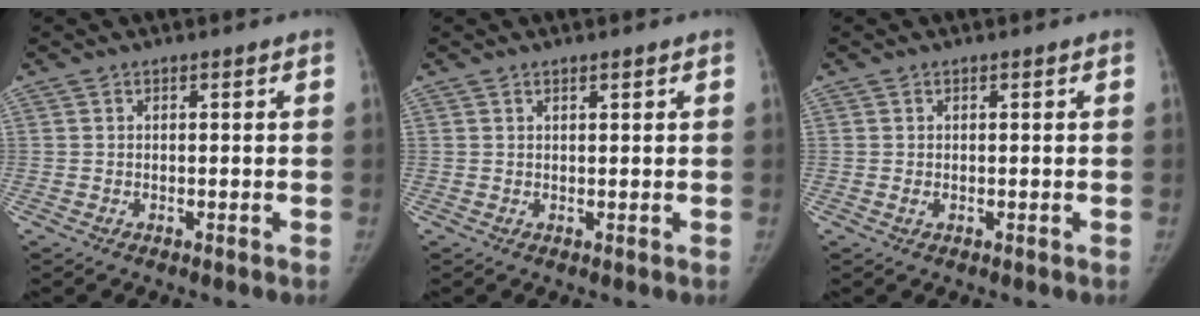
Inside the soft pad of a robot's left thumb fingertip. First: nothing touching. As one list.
[{"total": 1.0, "force": [0.7, 0.2, 0.7], "torque": [-0.010, -0.003, 0.013]}, {"total": 0.9, "force": [0.1, 0.5, 0.7], "torque": [-0.013, 0.000, 0.005]}]